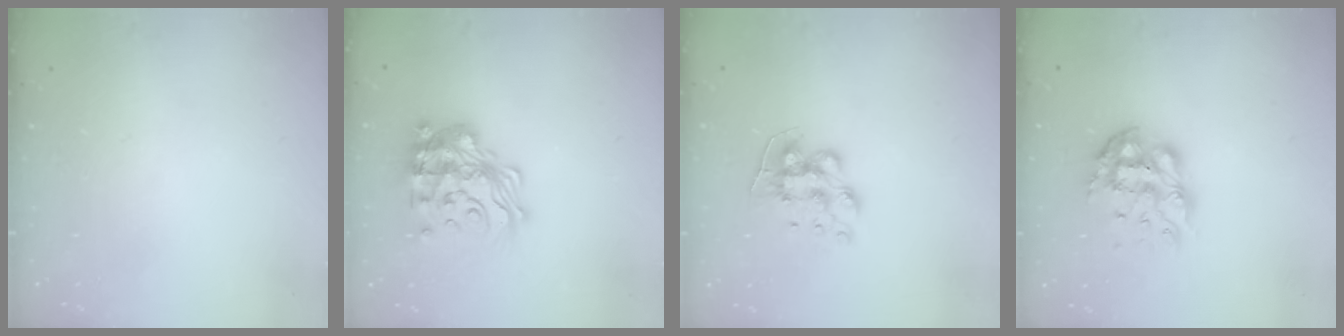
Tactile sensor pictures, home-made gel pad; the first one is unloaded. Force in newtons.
{"total": 22.2, "press": 22.2, "slide": 1.5}
{"total": 9.6, "press": 9.6, "slide": 0.7}
{"total": 10.2, "press": 10.1, "slide": 0.8}